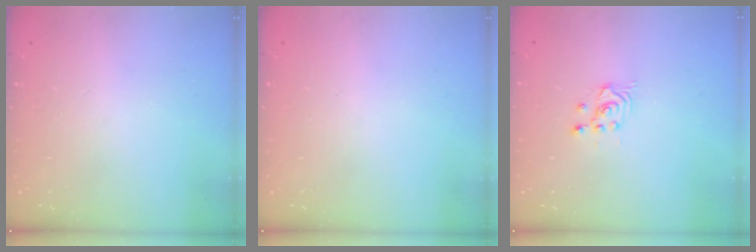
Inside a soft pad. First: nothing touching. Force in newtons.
{"total": 0.0}
{"total": 2.5, "press": 2.5, "slide": 0.3}